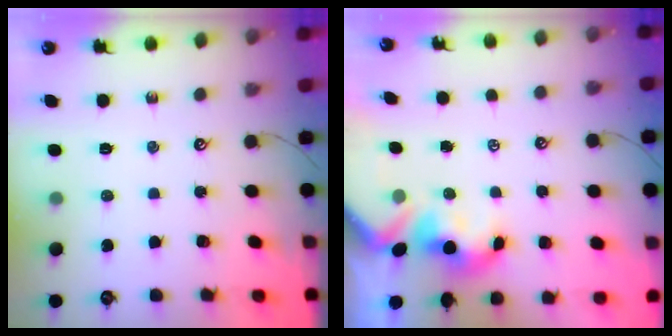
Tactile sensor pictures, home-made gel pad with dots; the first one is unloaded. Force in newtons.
{"total": 1.6, "press": 1.4, "slide": 0.7}